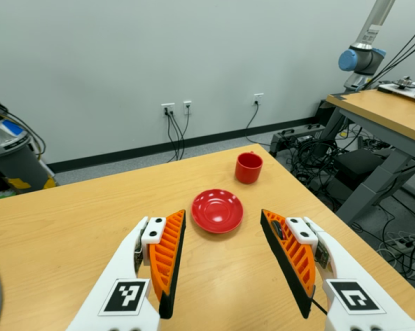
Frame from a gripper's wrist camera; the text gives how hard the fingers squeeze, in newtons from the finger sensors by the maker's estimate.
{"total": 1.6, "left": 0.3, "right": 3.0}